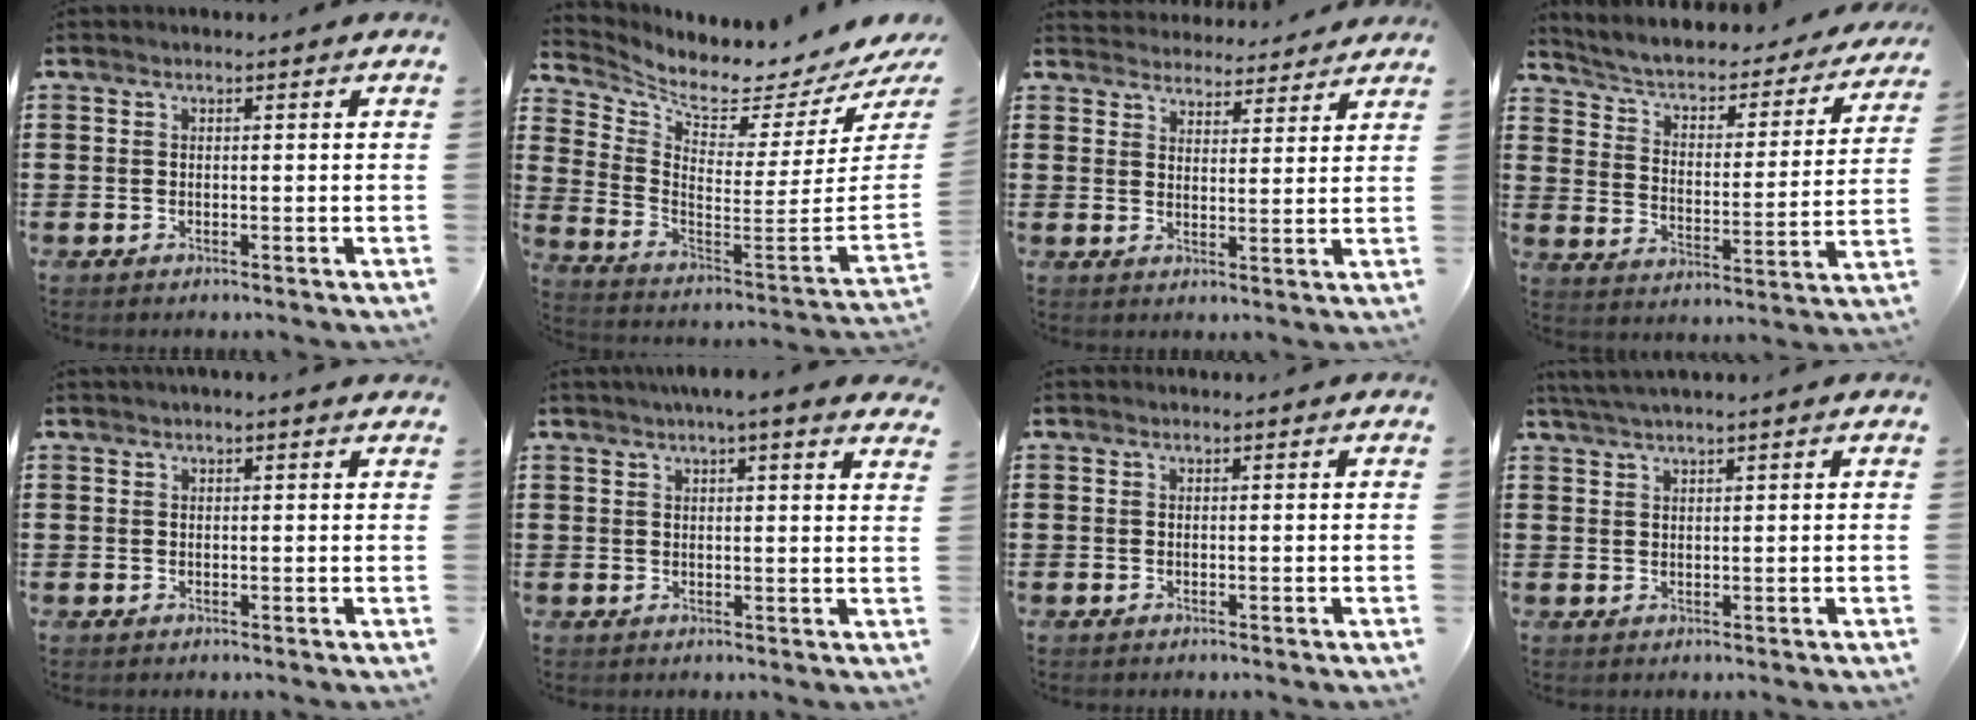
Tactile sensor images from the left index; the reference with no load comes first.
{"total": 3.5, "force": [3.0, 0.4, 1.7], "torque": [-0.049, -0.059, 0.042]}
{"total": 4.0, "force": [4.0, 0.2, -0.3], "torque": [-0.010, -0.023, 0.073]}
{"total": 2.9, "force": [2.0, 1.3, 1.6], "torque": [-0.046, -0.023, 0.023]}
{"total": 0.8, "force": [0.8, 0.2, 0.2], "torque": [-0.006, 0.000, 0.016]}
{"total": 3.5, "force": [2.9, -0.5, 2.0], "torque": [-0.046, -0.003, 0.052]}
{"total": 0.0}
{"total": 2.0, "force": [1.8, -0.3, 0.9], "torque": [-0.020, -0.001, 0.035]}